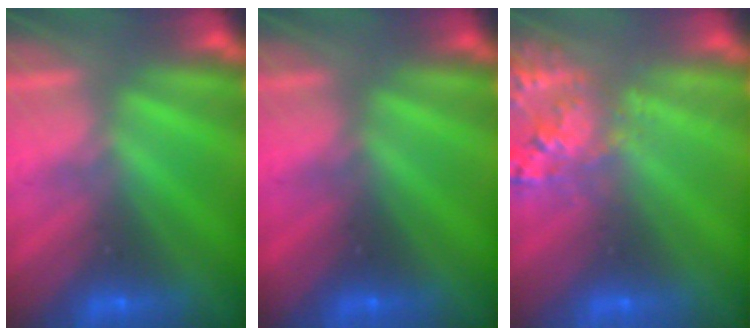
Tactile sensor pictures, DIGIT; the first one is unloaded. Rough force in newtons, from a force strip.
{"total": 2.2}
{"total": 2.6}